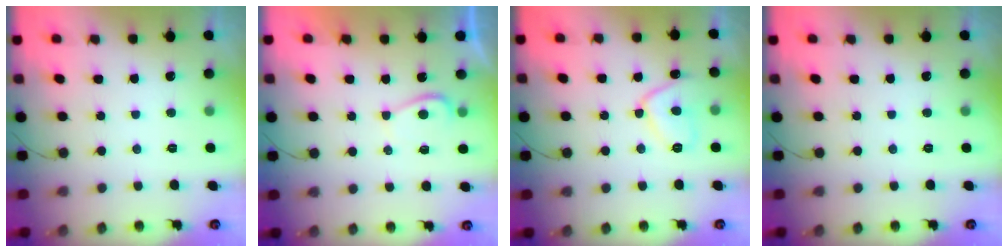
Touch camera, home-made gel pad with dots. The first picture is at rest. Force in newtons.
{"total": 1.2, "press": 1.1, "slide": 0.6}
{"total": 9.3, "press": 9.3, "slide": 1.2}
{"total": 0.0}